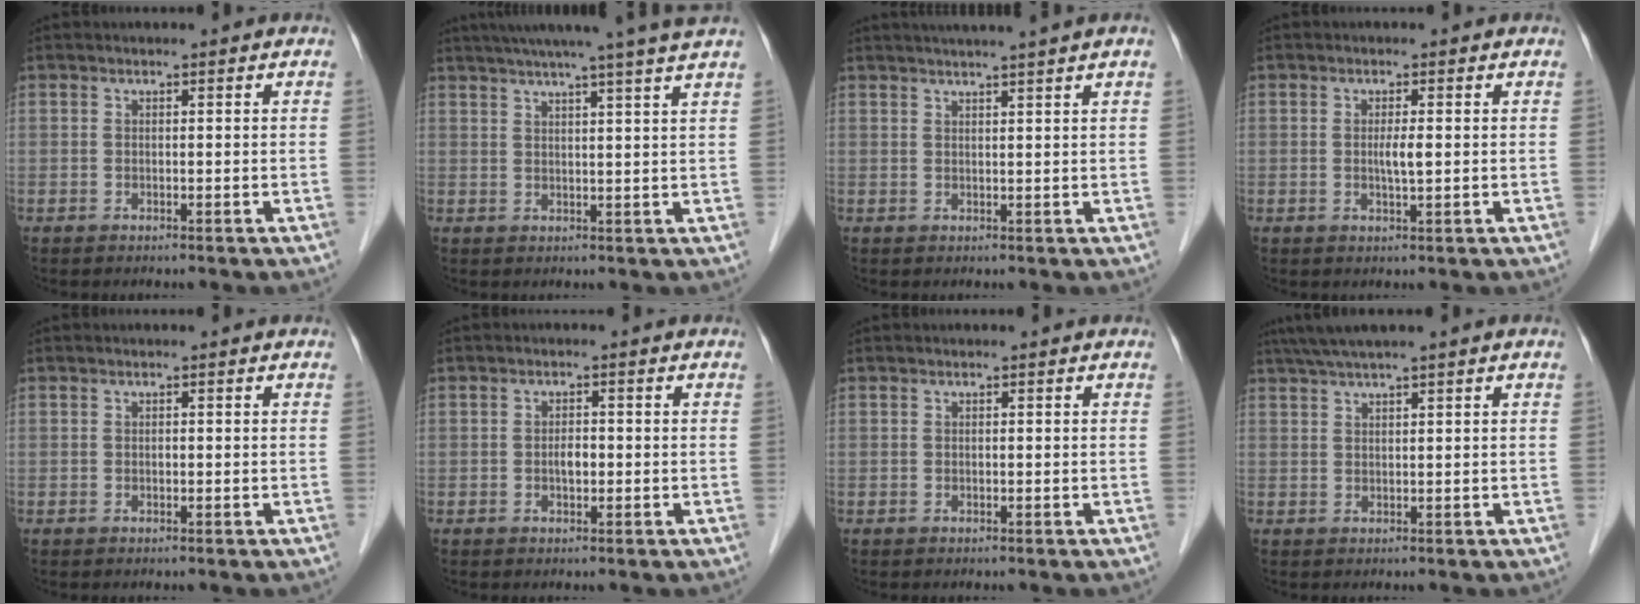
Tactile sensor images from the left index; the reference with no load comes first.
{"total": 14.8, "force": [12.5, -1.7, 7.6], "torque": [-0.122, 0.002, 0.159]}
{"total": 6.6, "force": [5.7, -1.2, 3.2], "torque": [-0.041, 0.019, 0.074]}
{"total": 1.9, "force": [0.1, 0.2, 1.9], "torque": [-0.037, -0.001, 0.003]}
{"total": 0.0}
{"total": 1.7, "force": [-0.3, 0.9, 1.4], "torque": [-0.024, 0.002, -0.003]}
{"total": 0.0}
{"total": 5.2, "force": [4.1, -0.6, 3.2], "torque": [-0.062, 0.031, 0.076]}